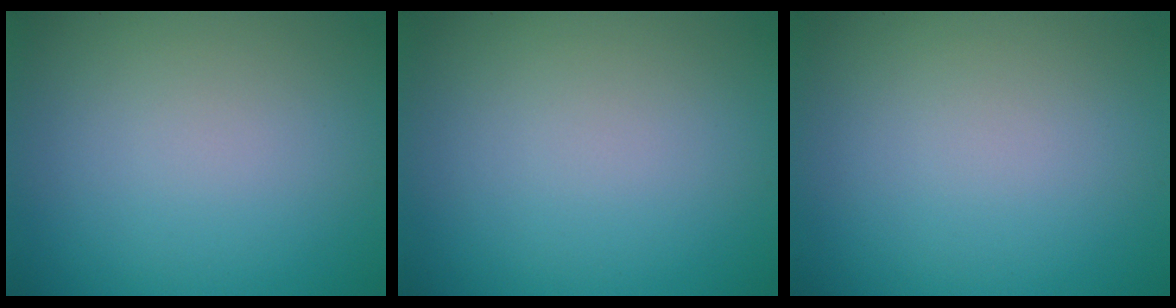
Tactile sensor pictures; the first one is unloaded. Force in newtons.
{"total": 0.0}
{"total": 0.0}